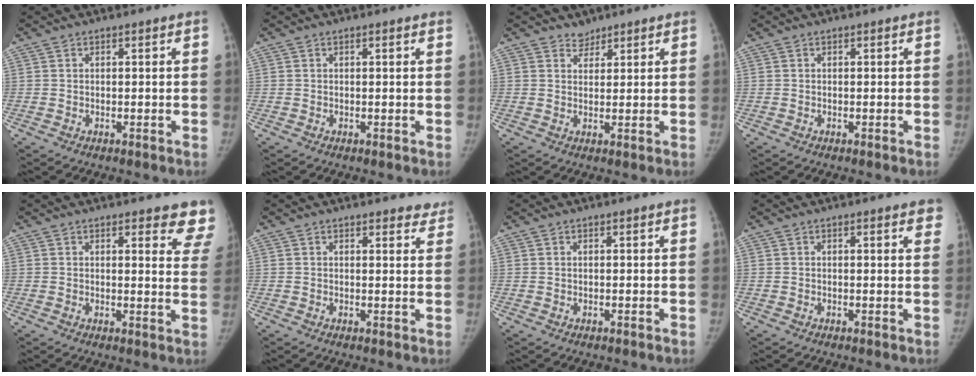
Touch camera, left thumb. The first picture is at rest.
{"total": 0.8, "force": [0.5, 0.0, 0.6], "torque": [-0.007, 0.004, 0.005]}
{"total": 2.2, "force": [1.8, 1.2, -0.1], "torque": [0.023, -0.014, 0.024]}
{"total": 0.0}
{"total": 9.1, "force": [7.7, 2.4, 4.3], "torque": [-0.011, -0.037, 0.064]}
{"total": 4.7, "force": [4.2, 1.7, 1.3], "torque": [0.020, -0.018, 0.041]}
{"total": 0.0}
{"total": 3.4, "force": [2.2, 0.8, 2.5], "torque": [-0.013, -0.001, 0.019]}